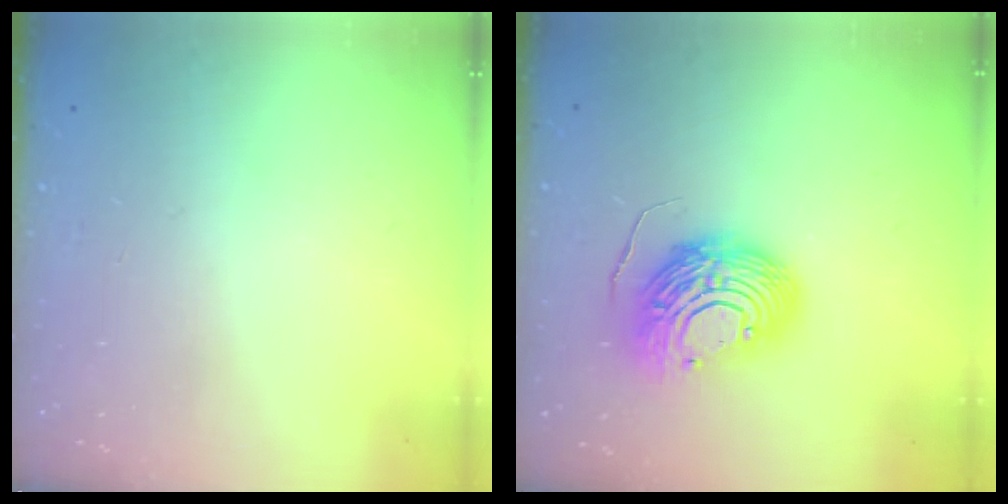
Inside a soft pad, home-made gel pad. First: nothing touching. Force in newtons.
{"total": 13.1, "press": 13.1, "slide": 1.3}